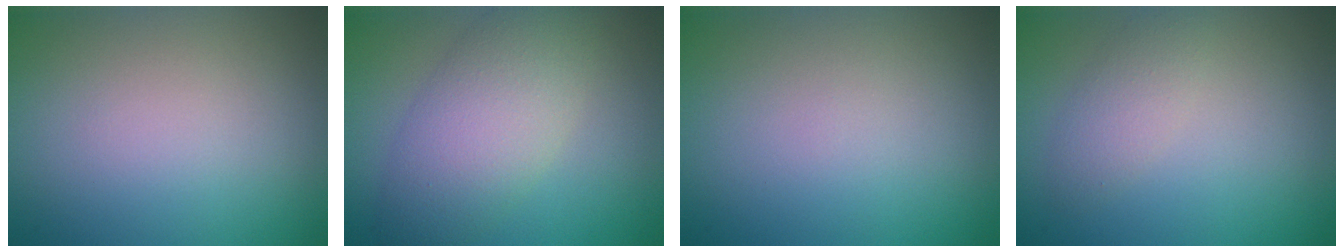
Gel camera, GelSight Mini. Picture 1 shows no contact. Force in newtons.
{"total": 5.7, "press": 5.7, "slide": 0.4}
{"total": 0.0}
{"total": 1.9, "press": 1.9, "slide": 0.1}